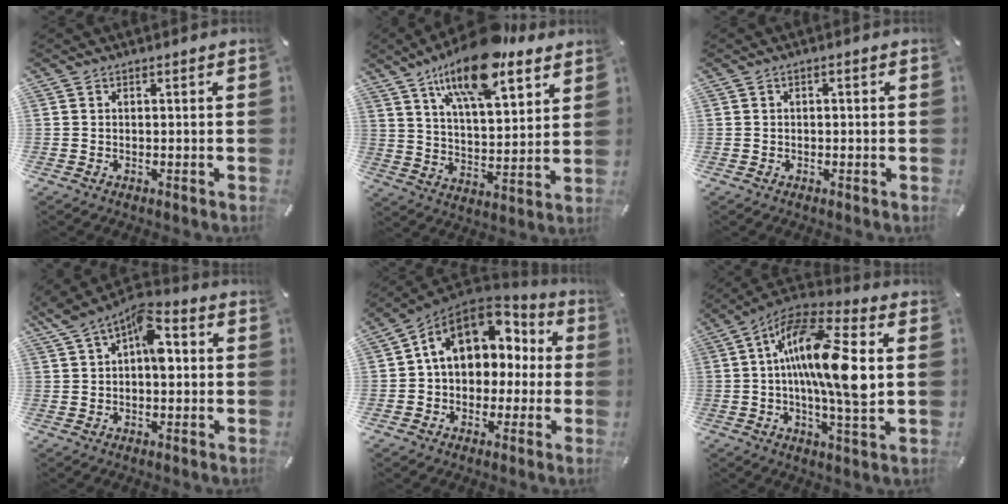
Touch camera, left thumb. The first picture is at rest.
{"total": 18.8, "force": [13.4, 7.2, 11.0], "torque": [-0.193, -0.064, 0.228]}
{"total": 0.6, "force": [0.0, 0.4, 0.4], "torque": [-0.008, 0.002, -0.001]}
{"total": 9.4, "force": [2.3, 5.7, 7.1], "torque": [-0.096, -0.004, 0.038]}
{"total": 13.8, "force": [4.3, 10.6, 7.7], "torque": [-0.130, -0.016, 0.079]}
{"total": 18.4, "force": [1.9, 5.5, 17.5], "torque": [-0.323, -0.004, 0.022]}